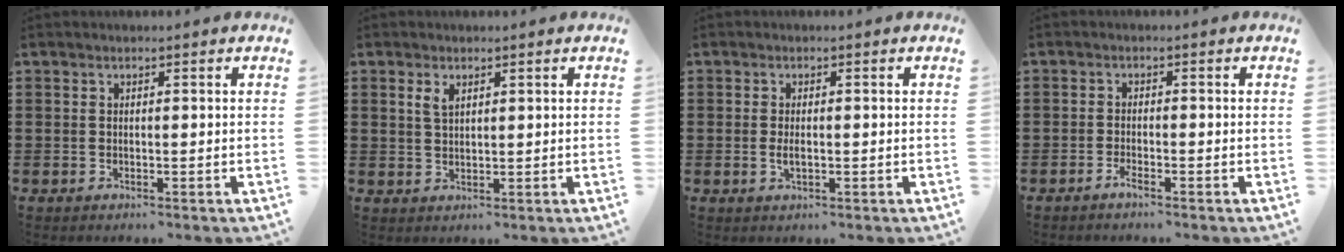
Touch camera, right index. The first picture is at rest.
{"total": 2.0, "force": [1.2, 1.0, 1.3], "torque": [-0.030, 0.004, 0.021]}
{"total": 1.8, "force": [-0.2, 0.7, 1.7], "torque": [-0.039, -0.004, -0.005]}
{"total": 1.4, "force": [-1.1, -0.1, 0.9], "torque": [-0.017, -0.007, -0.018]}